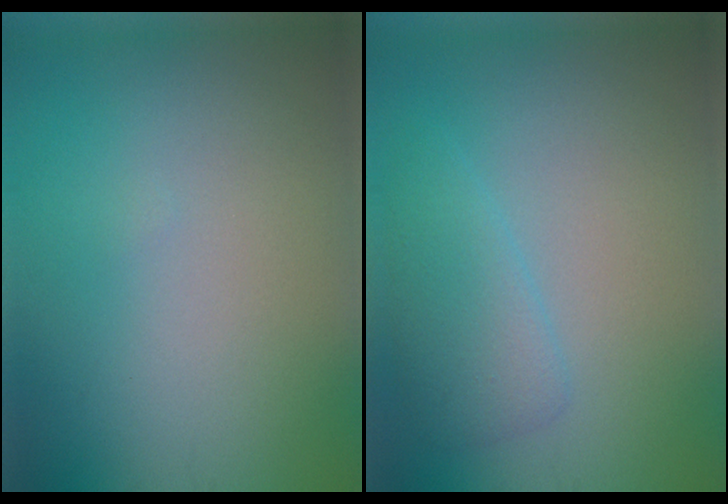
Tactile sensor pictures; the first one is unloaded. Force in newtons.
{"total": 2.6, "press": 2.6, "slide": 0.1}